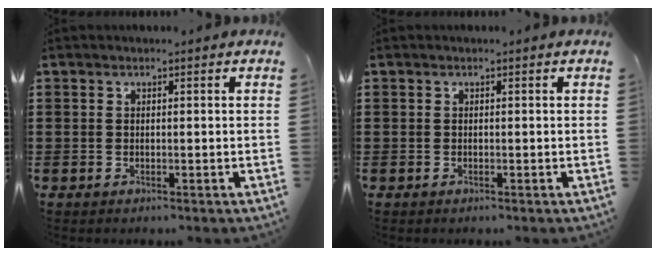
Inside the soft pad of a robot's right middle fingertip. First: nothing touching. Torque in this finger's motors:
{"motor_torque": [-0.02, -0.13, 0.06, -0.01]}